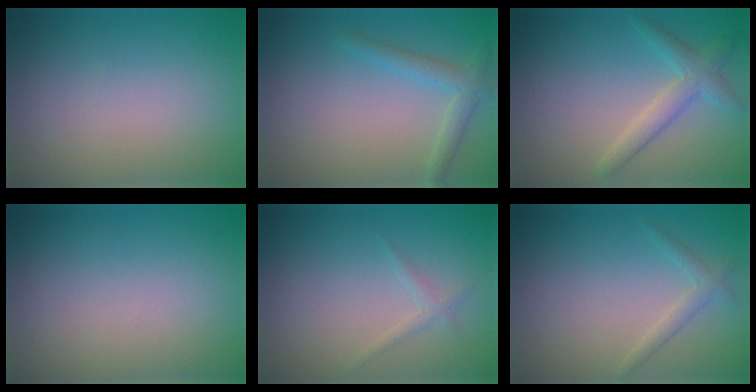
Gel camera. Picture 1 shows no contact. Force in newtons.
{"total": 2.1, "press": 2.1, "slide": 0.1}
{"total": 2.7, "press": 2.7, "slide": 0.1}
{"total": 0.0}
{"total": 1.0, "press": 1.0, "slide": 0.0}
{"total": 1.3, "press": 1.3, "slide": 0.1}